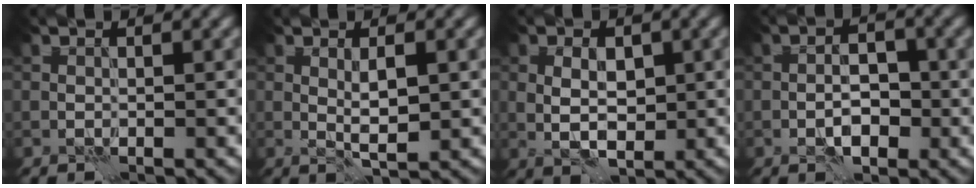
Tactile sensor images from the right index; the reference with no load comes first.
{"total": 2.6, "force": [0.4, 0.7, 2.5], "torque": [-0.048, -0.004, 0.009]}
{"total": 3.4, "force": [0.2, 2.1, 2.7], "torque": [-0.048, 0.000, 0.005]}
{"total": 3.1, "force": [-1.2, 1.6, 2.5], "torque": [-0.034, 0.006, -0.026]}